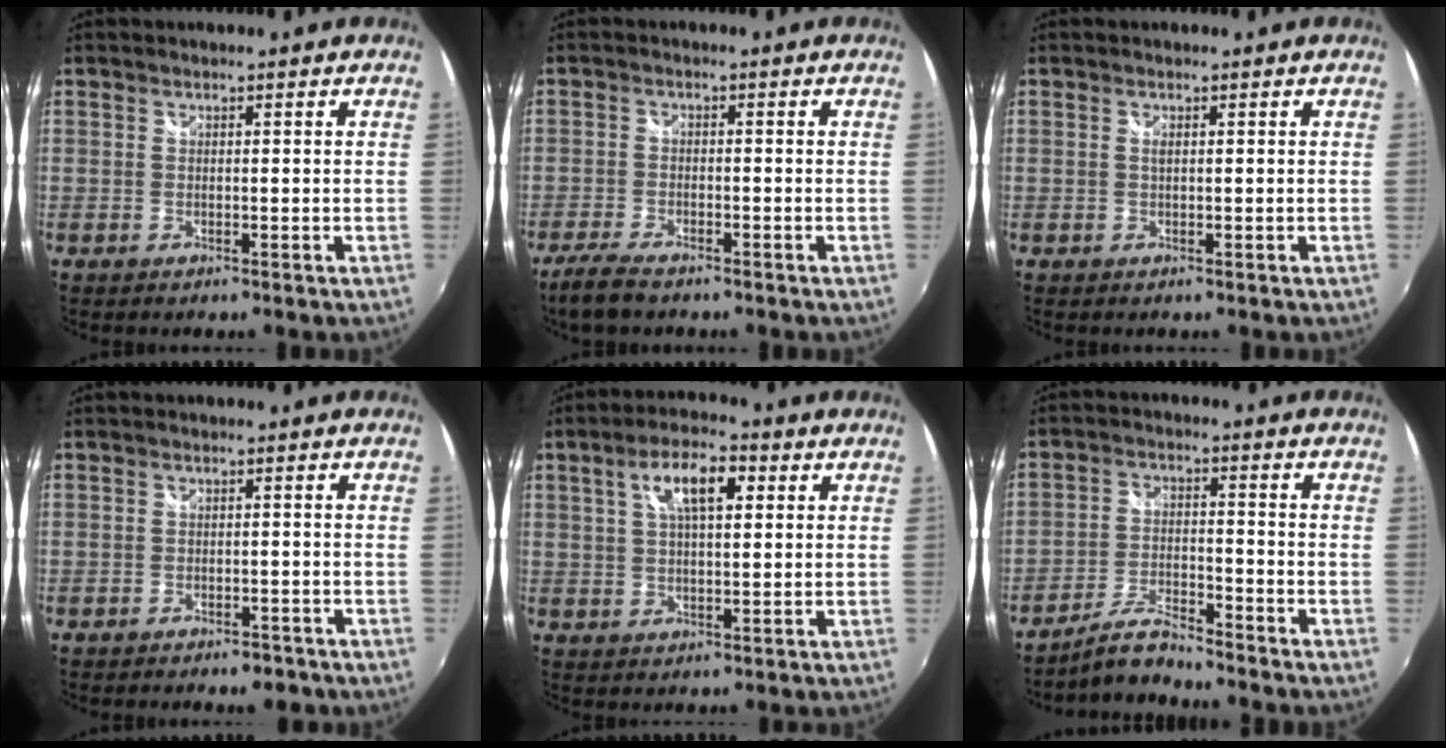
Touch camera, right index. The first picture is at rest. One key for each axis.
{"total": 6.0, "fx": -4.7, "fy": 1.6, "fz": 3.3, "tx": -0.090, "ty": -0.017, "tz": -0.090}
{"total": 0.6, "fx": 0.2, "fy": 0.1, "fz": 0.5, "tx": -0.011, "ty": 0.001, "tz": 0.002}
{"total": 4.5, "fx": -3.6, "fy": 2.1, "fz": 1.8, "tx": -0.042, "ty": -0.006, "tz": -0.046}
{"total": 8.5, "fx": 3.0, "fy": 3.3, "fz": 7.2, "tx": -0.128, "ty": 0.018, "tz": 0.050}
{"total": 5.6, "fx": -5.4, "fy": 0.4, "fz": 1.3, "tx": -0.039, "ty": 0.012, "tz": -0.109}